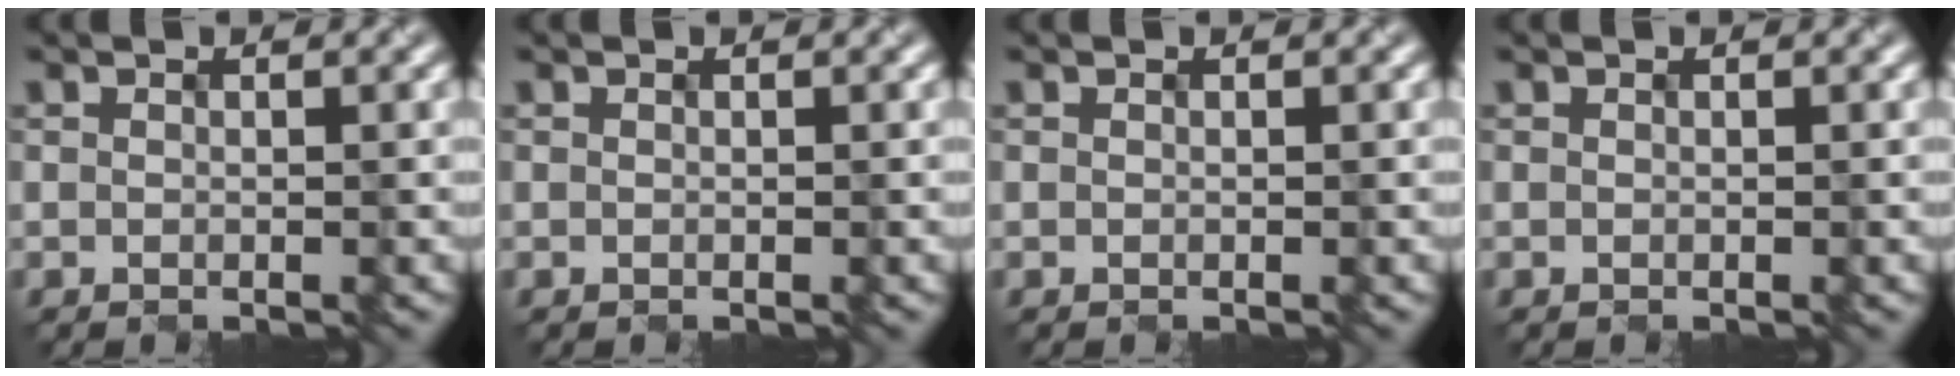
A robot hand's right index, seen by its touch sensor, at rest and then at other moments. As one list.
[{"total": 0.0}, {"total": 0.0}, {"total": 0.0}]